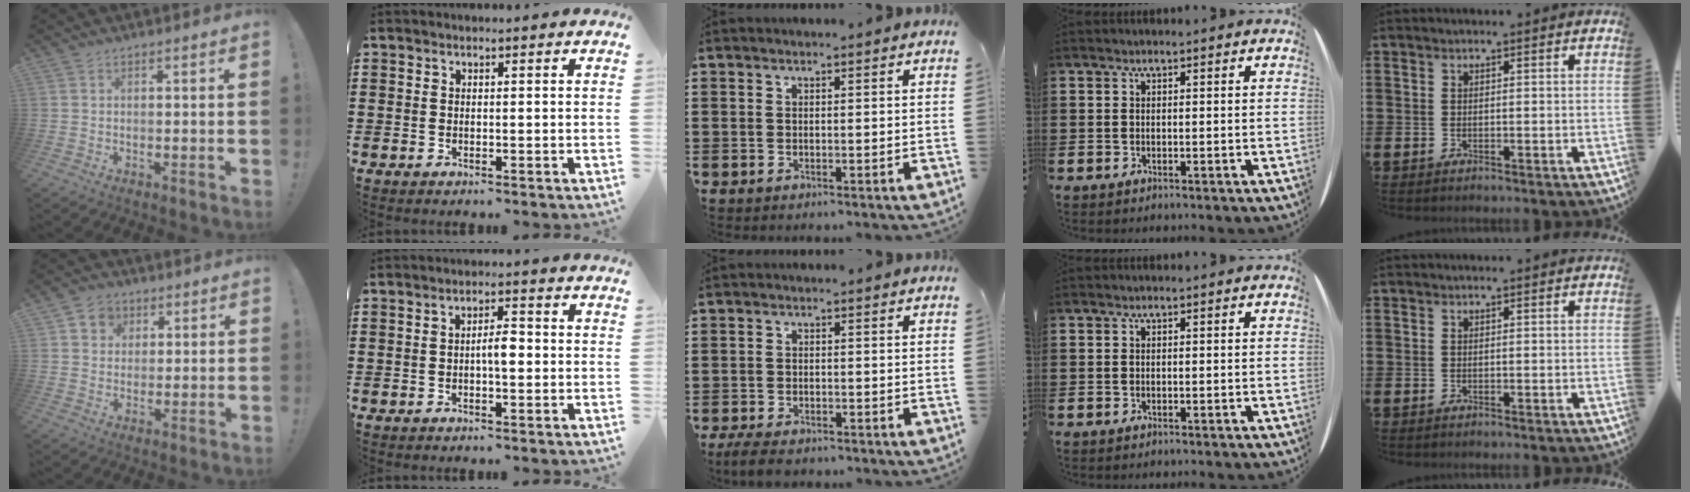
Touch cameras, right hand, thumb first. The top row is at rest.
{"thumb": {"total": 5.7, "force": [2.3, 5.0, 1.4], "torque": [-0.014, -0.010, 0.043]}, "index": {"total": 3.4, "force": [-0.5, 1.1, 3.1], "torque": [-0.057, 0.007, -0.011]}, "middle": {"total": 2.4, "force": [-2.2, 0.5, 1.0], "torque": [-0.025, 0.000, -0.046]}}